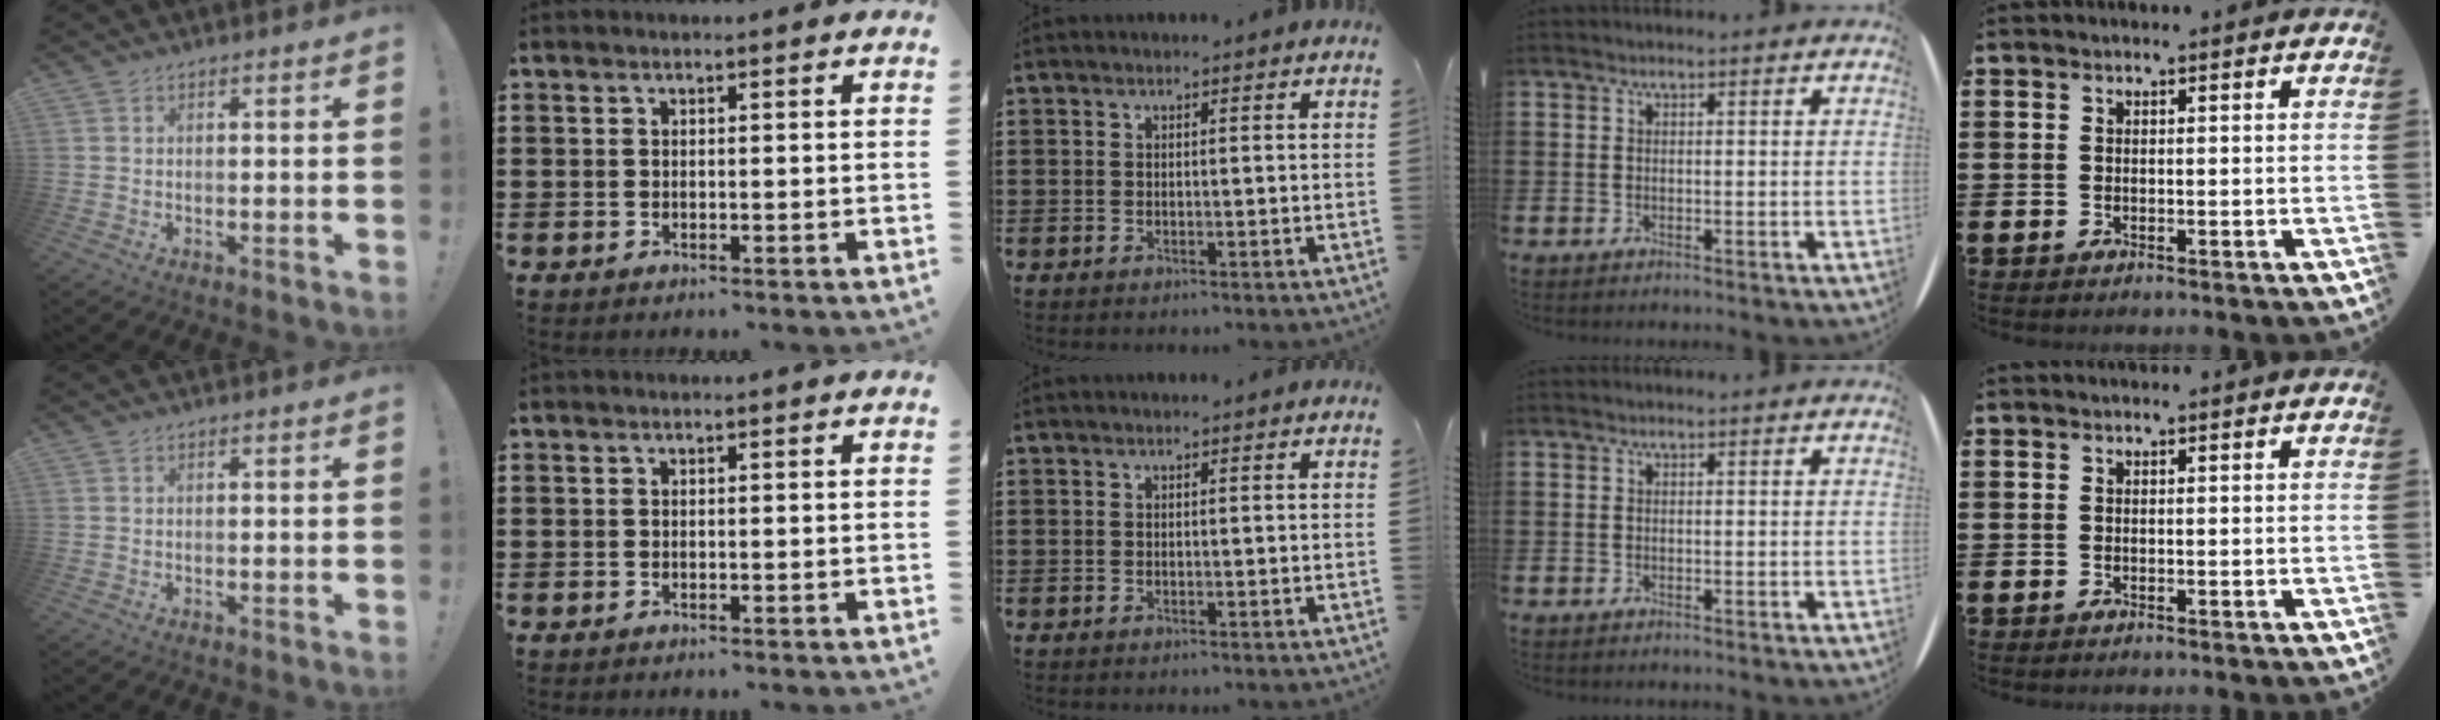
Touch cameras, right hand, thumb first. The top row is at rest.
{}